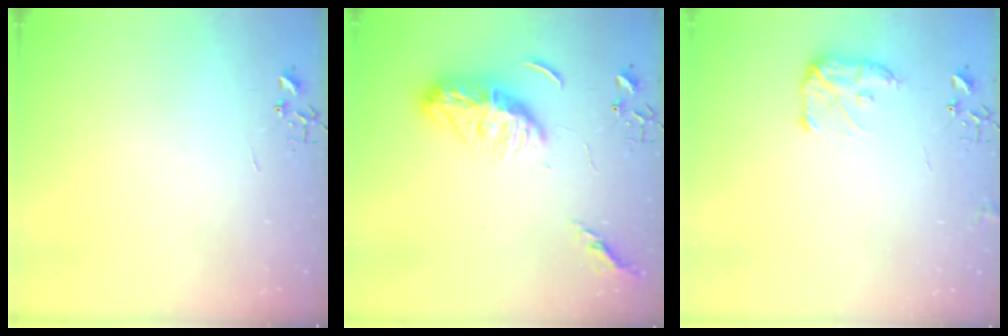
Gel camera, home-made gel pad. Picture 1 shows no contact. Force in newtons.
{"total": 12.4, "press": 12.3, "slide": 0.8}
{"total": 8.9, "press": 8.8, "slide": 0.6}